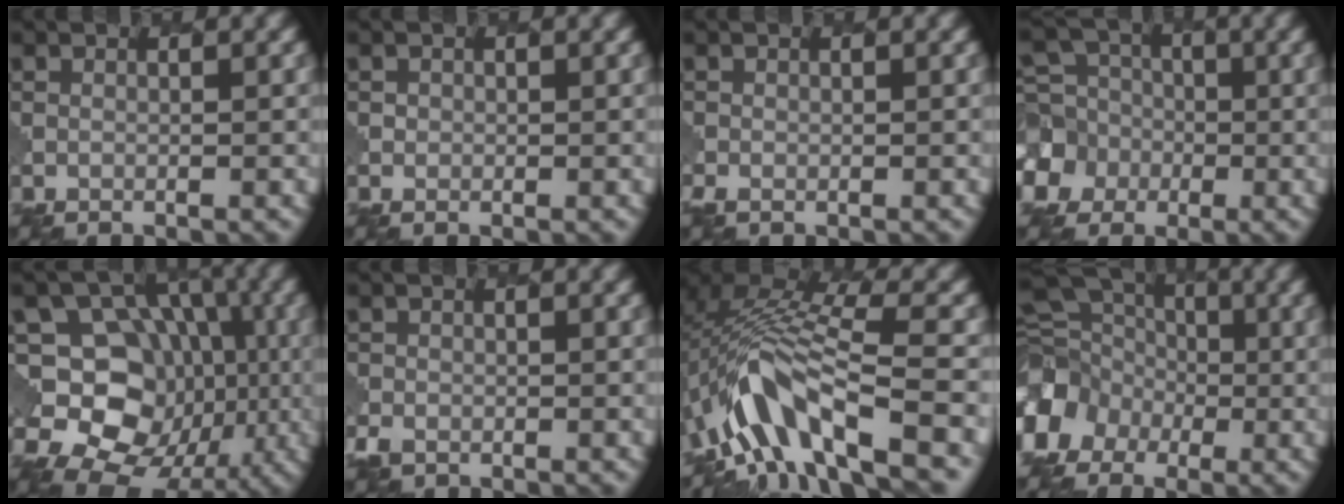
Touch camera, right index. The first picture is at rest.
{"total": 0.9, "force": [0.1, 0.9, 0.1], "torque": [0.003, -0.005, 0.000]}
{"total": 1.1, "force": [-0.4, 0.8, 0.6], "torque": [-0.015, -0.004, -0.008]}
{"total": 9.1, "force": [-2.1, 8.4, 2.7], "torque": [-0.077, -0.007, -0.064]}
{"total": 12.4, "force": [-1.2, 10.5, 6.5], "torque": [-0.086, -0.008, -0.037]}
{"total": 1.5, "force": [-0.8, 1.3, 0.4], "torque": [-0.010, -0.007, -0.019]}
{"total": 10.2, "force": [-4.7, 3.5, 8.3], "torque": [-0.144, 0.013, -0.090]}
{"total": 10.1, "force": [-2.8, 8.7, 4.3], "torque": [-0.088, -0.010, -0.070]}